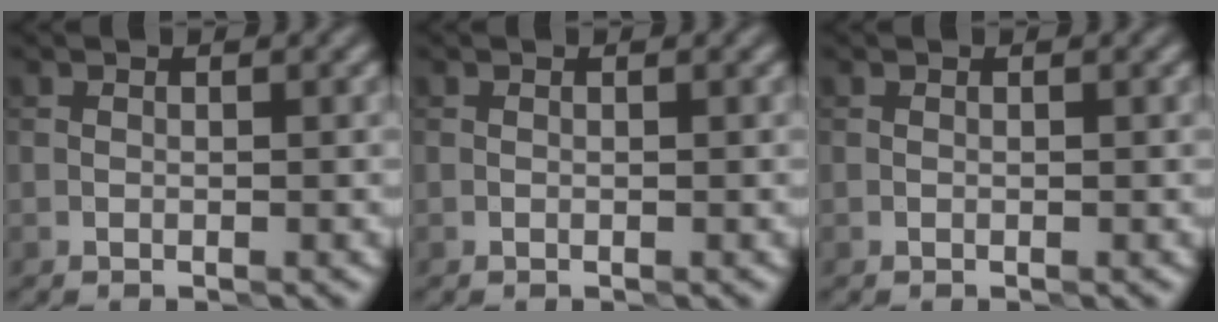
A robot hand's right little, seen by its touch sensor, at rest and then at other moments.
{"total": 0.0}
{"total": 0.0}